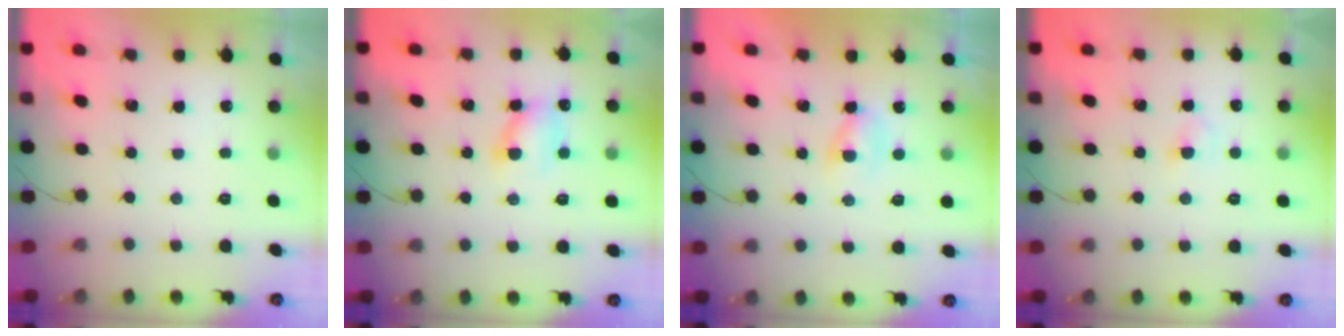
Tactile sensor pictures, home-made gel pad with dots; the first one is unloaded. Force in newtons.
{"total": 7.6, "press": 7.5, "slide": 0.6}
{"total": 1.3, "press": 1.1, "slide": 0.7}
{"total": 2.7, "press": 2.5, "slide": 1.1}